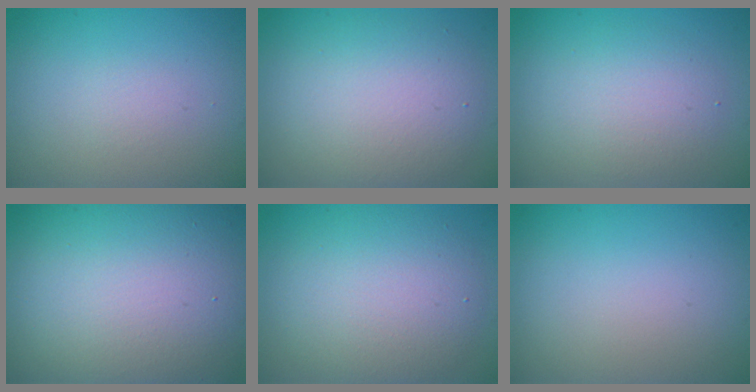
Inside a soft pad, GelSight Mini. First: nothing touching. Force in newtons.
{"total": 5.1, "press": 5.1, "slide": 0.1}
{"total": 3.2, "press": 3.1, "slide": 0.2}
{"total": 16.3, "press": 16.2, "slide": 1.2}
{"total": 5.7, "press": 5.7, "slide": 0.2}
{"total": 0.0}